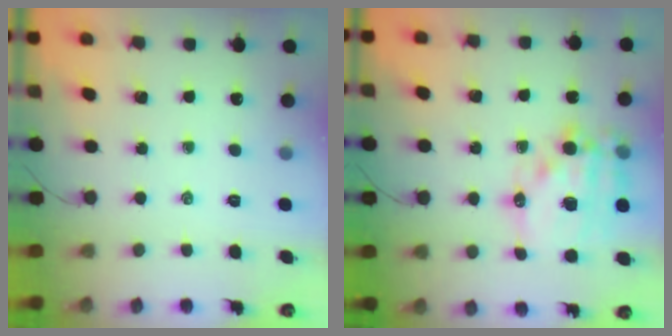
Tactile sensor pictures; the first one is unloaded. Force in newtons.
{"total": 17.3, "press": 16.9, "slide": 3.8}